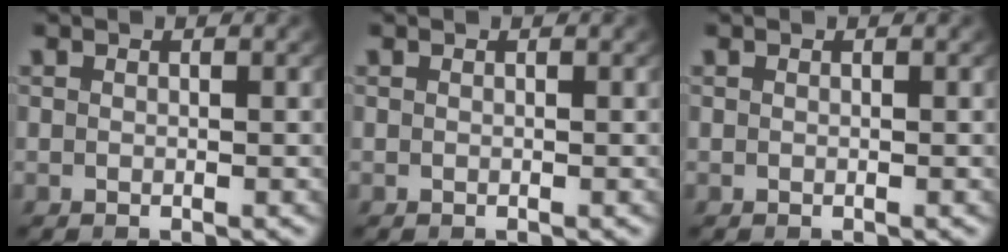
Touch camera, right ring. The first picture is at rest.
{"total": 0.0}
{"total": 0.0}